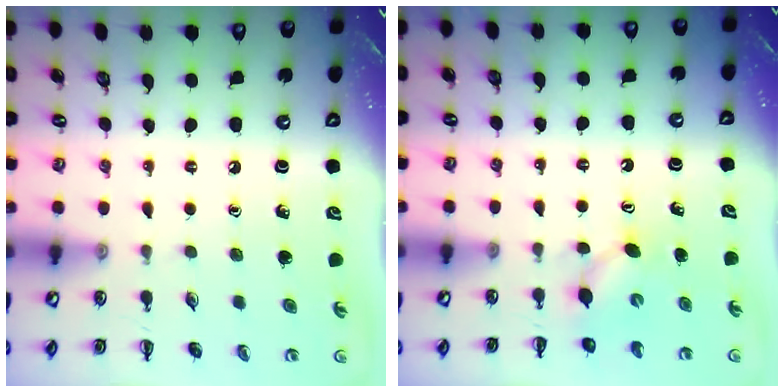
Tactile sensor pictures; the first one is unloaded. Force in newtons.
{"total": 3.9, "press": 3.7, "slide": 1.0}